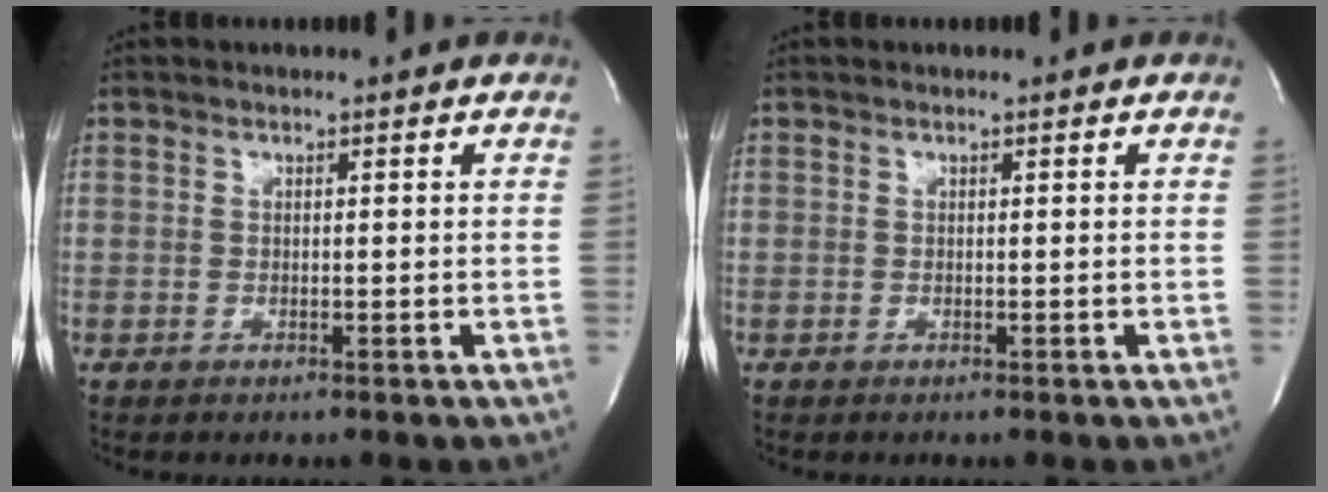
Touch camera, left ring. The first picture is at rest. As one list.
[{"total": 0.0}]